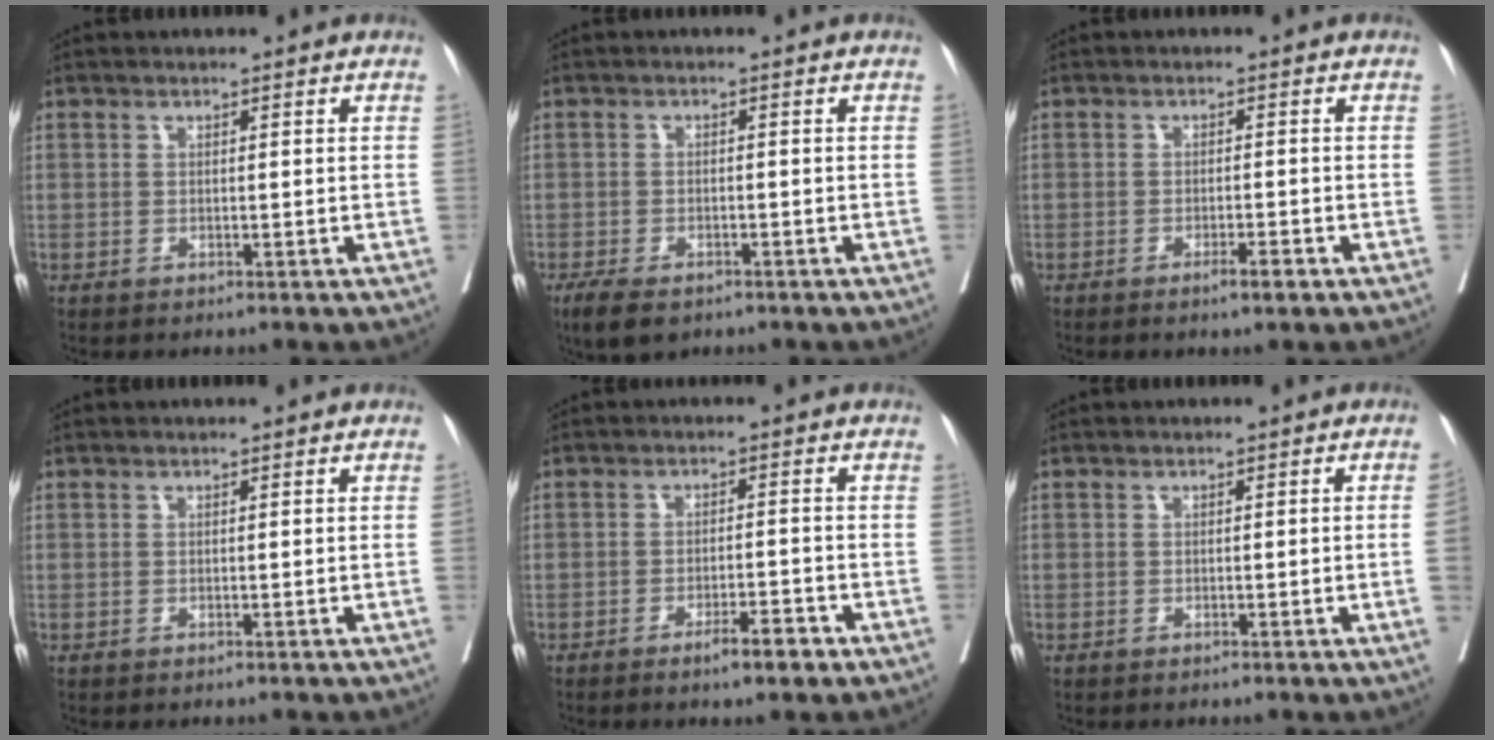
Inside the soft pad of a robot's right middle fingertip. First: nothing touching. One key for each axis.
{"total": 5.1, "fx": -3.6, "fy": 2.2, "fz": 3.0, "tx": -0.056, "ty": -0.011, "tz": -0.054}
{"total": 2.2, "fx": -1.4, "fy": 0.0, "fz": 1.7, "tx": -0.030, "ty": -0.004, "tz": -0.021}
{"total": 0.6, "fx": 0.0, "fy": -0.2, "fz": 0.5, "tx": -0.013, "ty": 0.000, "tz": 0.001}
{"total": 3.9, "fx": -2.5, "fy": 0.4, "fz": 2.9, "tx": -0.048, "ty": -0.004, "tz": -0.037}
{"total": 2.6, "fx": -0.4, "fy": -0.5, "fz": 2.5, "tx": -0.043, "ty": 0.001, "tz": -0.001}